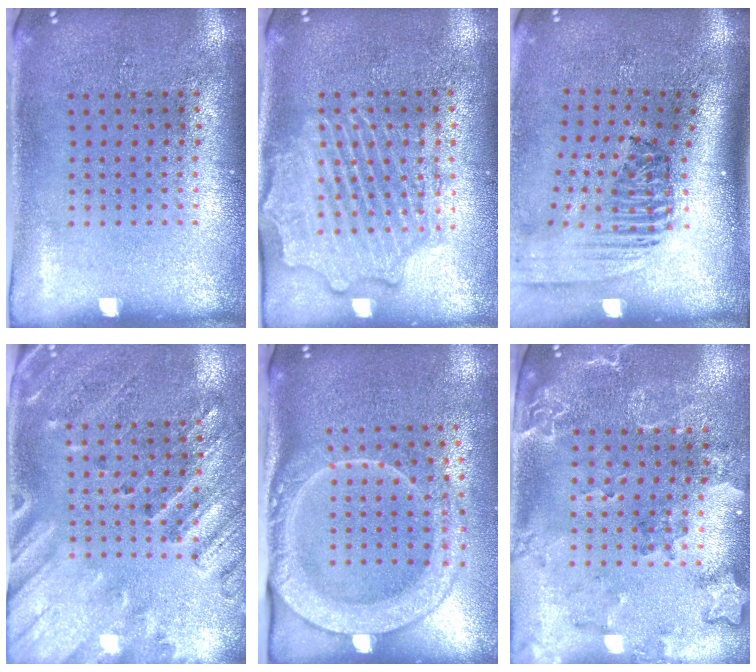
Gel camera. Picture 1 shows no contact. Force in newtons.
{"total": 2.3, "press": 2.3, "slide": 0.3}
{"total": 2.4, "press": 1.6, "slide": 1.7}
{"total": 2.4, "press": 2.0, "slide": 1.4}
{"total": 2.5, "press": 2.0, "slide": 1.5}
{"total": 2.2, "press": 1.9, "slide": 1.1}